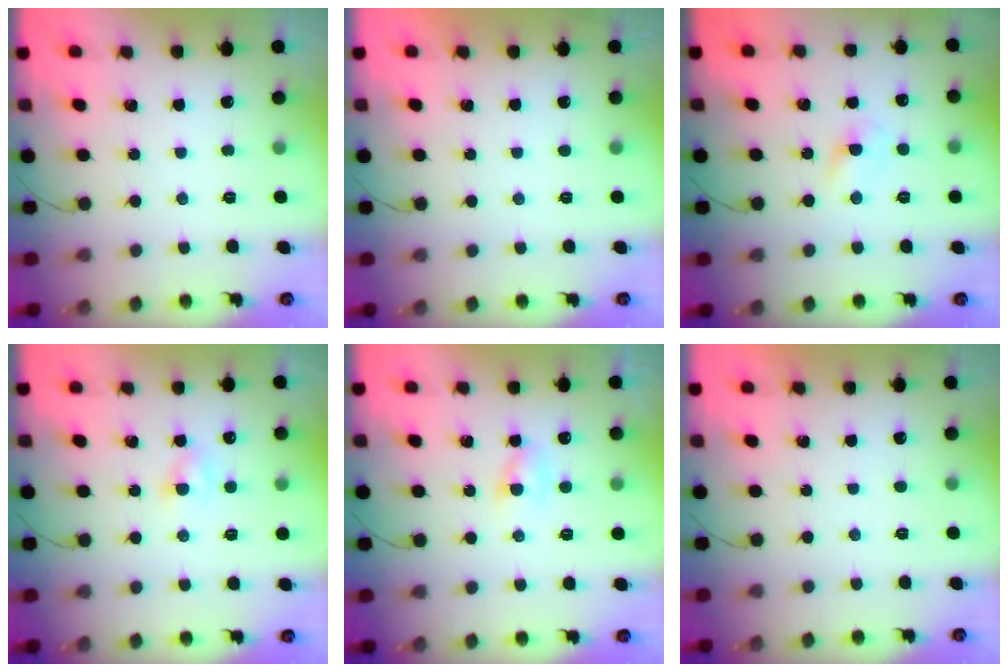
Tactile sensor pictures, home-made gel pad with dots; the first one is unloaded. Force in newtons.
{"total": 1.0, "press": 0.9, "slide": 0.2}
{"total": 2.6, "press": 2.4, "slide": 1.1}
{"total": 1.4, "press": 1.1, "slide": 0.8}
{"total": 2.3, "press": 2.1, "slide": 0.9}
{"total": 1.0, "press": 1.0, "slide": 0.2}